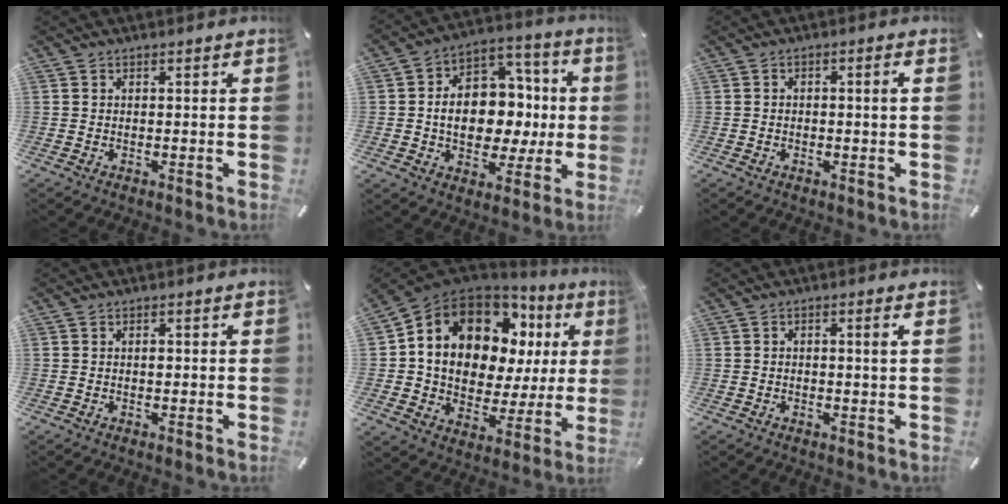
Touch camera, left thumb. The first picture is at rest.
{"total": 14.7, "force": [-1.3, 11.5, 9.0], "torque": [-0.148, 0.008, -0.014]}
{"total": 1.9, "force": [-0.1, 0.3, 1.8], "torque": [-0.032, 0.002, -0.004]}
{"total": 0.9, "force": [0.0, 0.5, 0.7], "torque": [-0.014, -0.001, 0.000]}
{"total": 15.5, "force": [6.9, 11.0, 8.4], "torque": [-0.155, -0.054, 0.121]}
{"total": 1.8, "force": [0.1, 0.2, 1.8], "torque": [-0.034, -0.001, 0.000]}